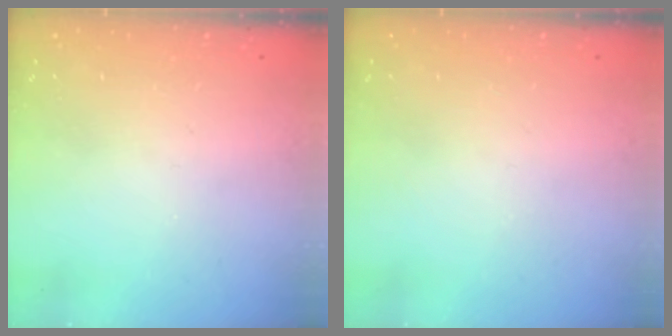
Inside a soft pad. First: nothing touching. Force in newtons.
{"total": 0.0}